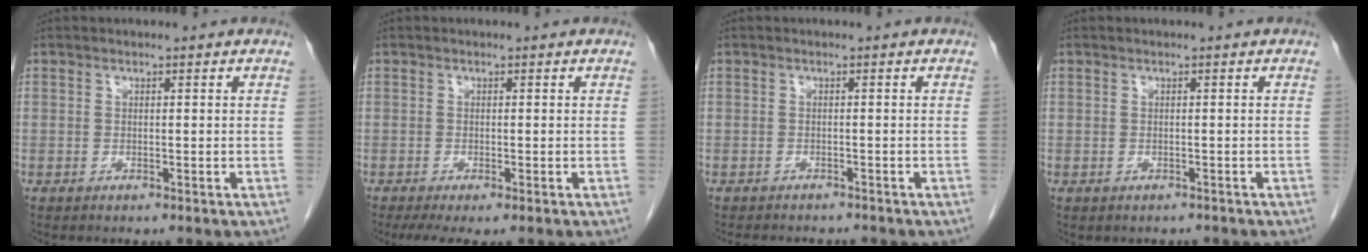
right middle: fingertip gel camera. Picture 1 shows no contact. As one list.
[{"total": 4.6, "force": [-3.3, 1.0, 3.0], "torque": [-0.046, -0.013, -0.049]}, {"total": 5.4, "force": [-5.0, 1.5, 1.5], "torque": [-0.014, -0.004, -0.067]}, {"total": 1.1, "force": [-0.9, 0.6, 0.1], "torque": [-0.005, 0.000, -0.012]}]